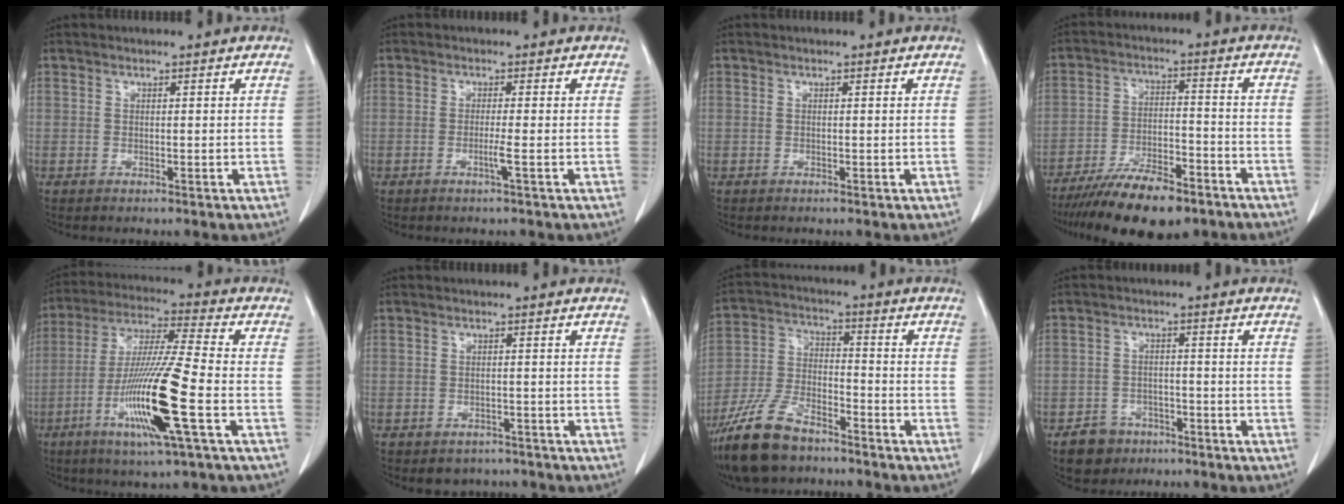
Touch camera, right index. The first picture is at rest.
{"total": 1.7, "force": [-0.7, -0.6, 1.5], "torque": [-0.030, -0.002, -0.014]}
{"total": 0.0}
{"total": 13.5, "force": [-10.3, 3.8, 7.9], "torque": [-0.135, -0.009, -0.171]}
{"total": 15.8, "force": [-5.4, -0.4, 14.8], "torque": [-0.303, -0.022, -0.104]}
{"total": 3.9, "force": [-3.3, 2.1, 0.5], "torque": [-0.008, 0.008, -0.038]}
{"total": 12.5, "force": [-9.4, 4.6, 6.9], "torque": [-0.153, -0.009, -0.178]}
{"total": 5.1, "force": [-3.4, 3.7, 0.9], "torque": [-0.017, 0.010, -0.051]}